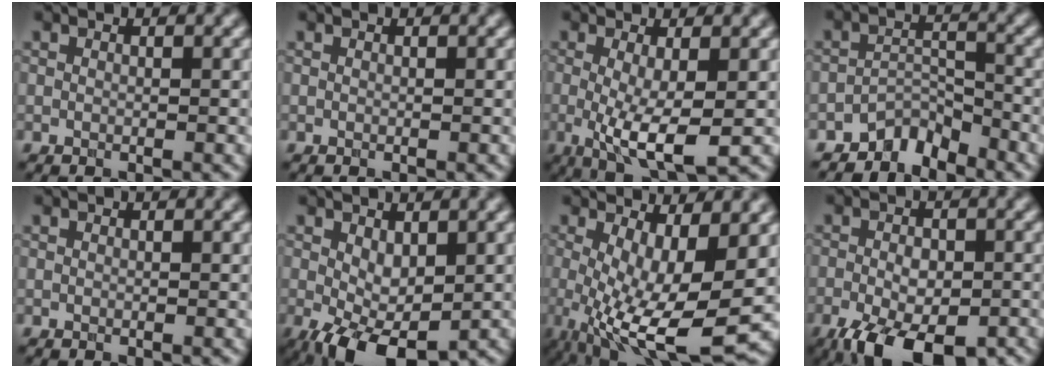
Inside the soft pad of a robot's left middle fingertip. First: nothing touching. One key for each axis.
{"total": 0.0}
{"total": 5.5, "fx": -0.9, "fy": 1.3, "fz": 5.2, "tx": -0.097, "ty": -0.019, "tz": -0.011}
{"total": 3.5, "fx": -3.3, "fy": 1.1, "fz": 0.6, "tx": -0.001, "ty": 0.007, "tz": -0.067}
{"total": 0.0}
{"total": 5.1, "fx": -1.4, "fy": 2.7, "fz": 4.2, "tx": -0.086, "ty": -0.008, "tz": -0.021}
{"total": 10.2, "fx": -1.3, "fy": 3.4, "fz": 9.6, "tx": -0.180, "ty": -0.024, "tz": -0.012}
{"total": 8.5, "fx": -4.5, "fy": 3.8, "fz": 6.1, "tx": -0.110, "ty": -0.018, "tz": -0.071}